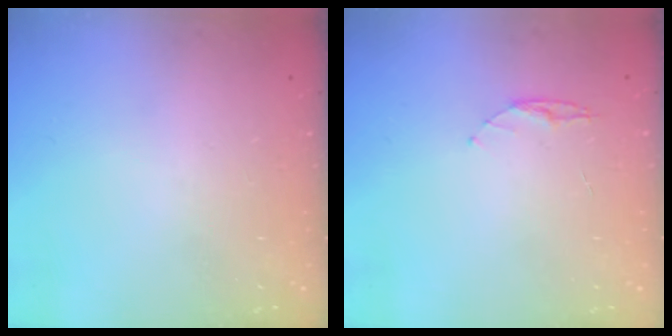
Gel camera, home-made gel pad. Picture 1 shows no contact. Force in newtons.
{"total": 4.5, "press": 4.4, "slide": 0.4}